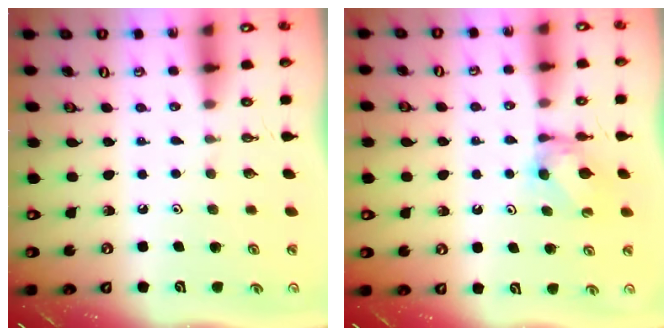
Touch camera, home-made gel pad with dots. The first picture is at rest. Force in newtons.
{"total": 5.7, "press": 5.6, "slide": 1.0}